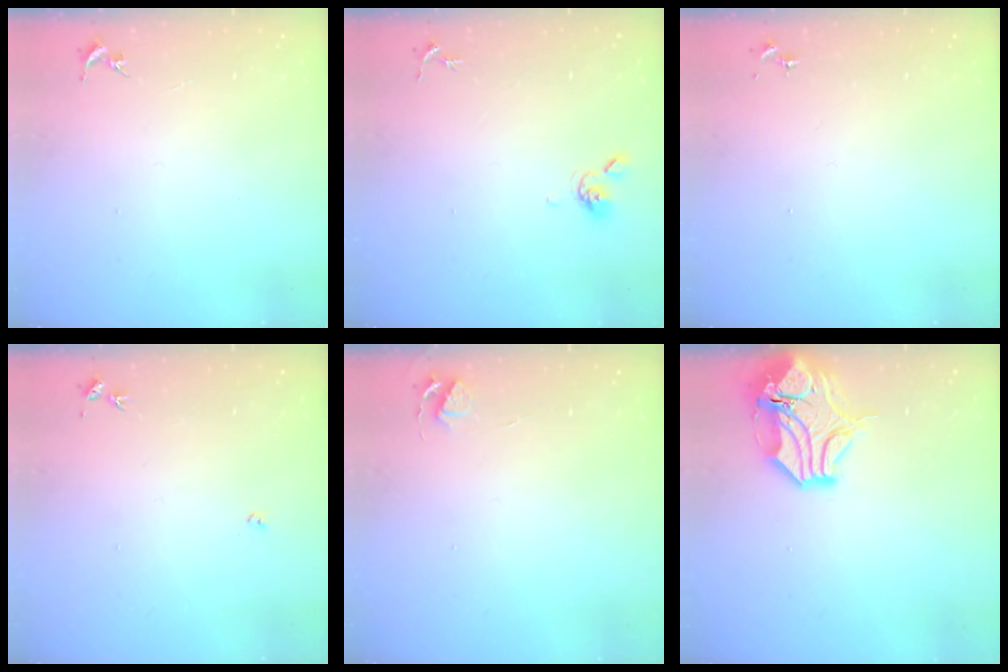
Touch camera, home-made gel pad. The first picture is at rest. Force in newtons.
{"total": 4.7, "press": 4.7, "slide": 0.7}
{"total": 0.0}
{"total": 2.7, "press": 2.7, "slide": 0.5}
{"total": 3.9, "press": 3.8, "slide": 0.5}
{"total": 15.1, "press": 14.9, "slide": 2.5}